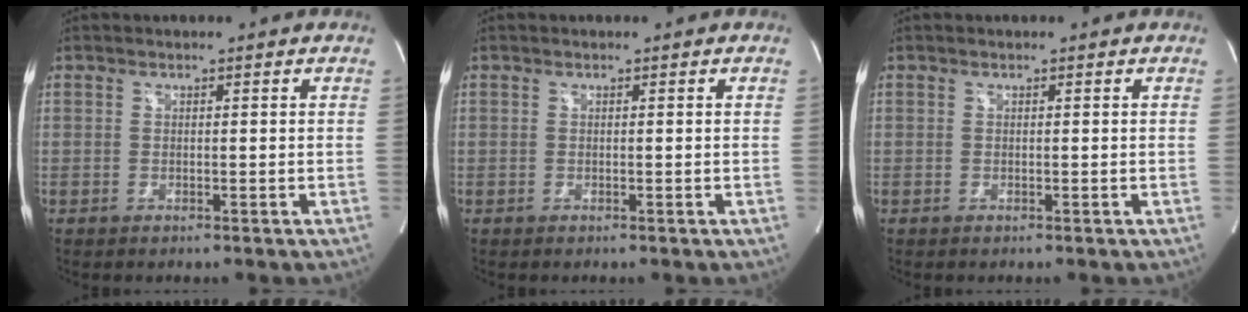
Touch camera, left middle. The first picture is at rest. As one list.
[{"total": 0.0}, {"total": 0.0}]